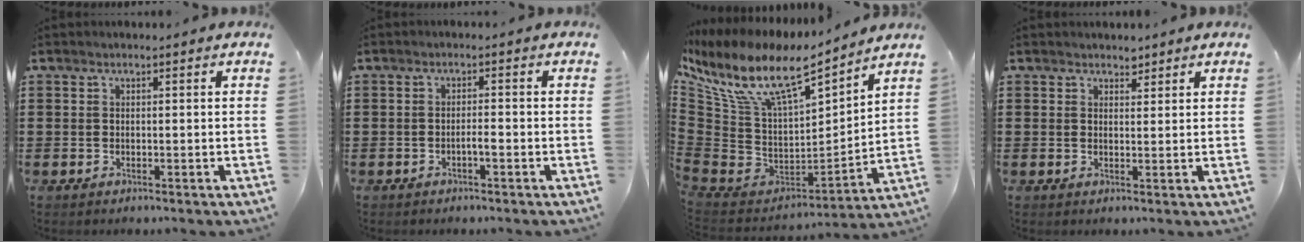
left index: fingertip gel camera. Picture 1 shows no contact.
{"total": 1.6, "force": [-0.7, 0.2, 1.4], "torque": [-0.028, 0.000, -0.012]}
{"total": 11.8, "force": [7.5, 3.6, 8.4], "torque": [-0.193, -0.050, 0.124]}
{"total": 1.9, "force": [1.8, 0.8, 0.2], "torque": [-0.007, 0.004, 0.035]}